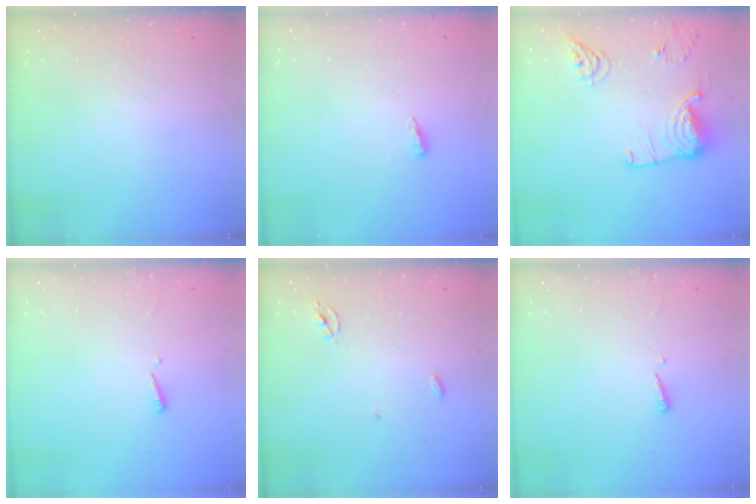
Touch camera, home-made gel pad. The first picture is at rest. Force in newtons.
{"total": 3.7, "press": 3.6, "slide": 0.4}
{"total": 12.9, "press": 12.9, "slide": 0.7}
{"total": 2.4, "press": 2.4, "slide": 0.2}
{"total": 2.3, "press": 2.3, "slide": 0.1}
{"total": 2.4, "press": 2.4, "slide": 0.2}